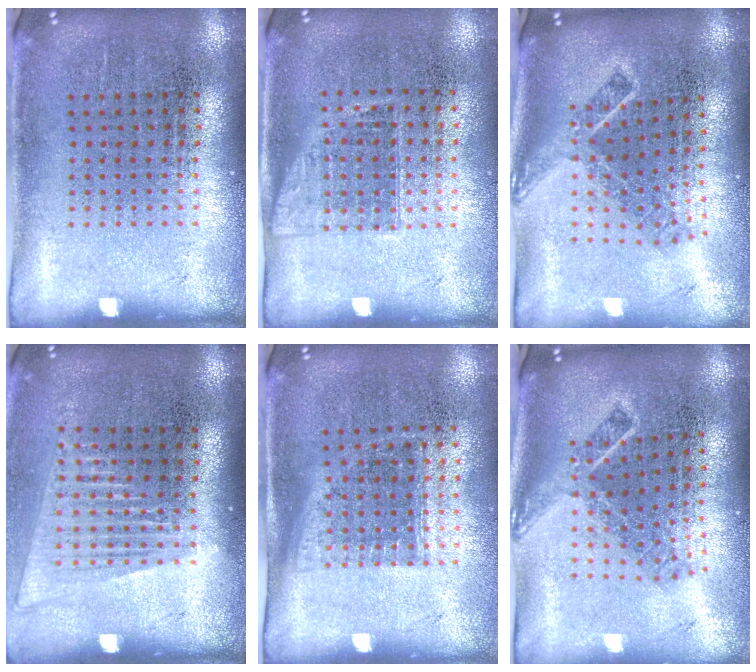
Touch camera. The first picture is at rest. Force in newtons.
{"total": 1.1, "press": 1.0, "slide": 0.6}
{"total": 1.9, "press": 1.4, "slide": 1.4}
{"total": 1.4, "press": 1.3, "slide": 0.6}
{"total": 1.1, "press": 0.8, "slide": 0.8}
{"total": 1.9, "press": 1.4, "slide": 1.4}